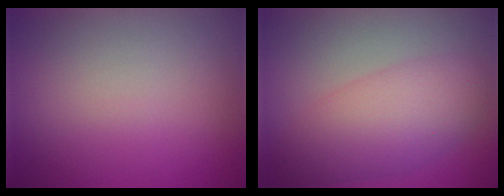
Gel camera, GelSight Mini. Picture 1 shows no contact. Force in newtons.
{"total": 5.3, "press": 5.3, "slide": 0.1}